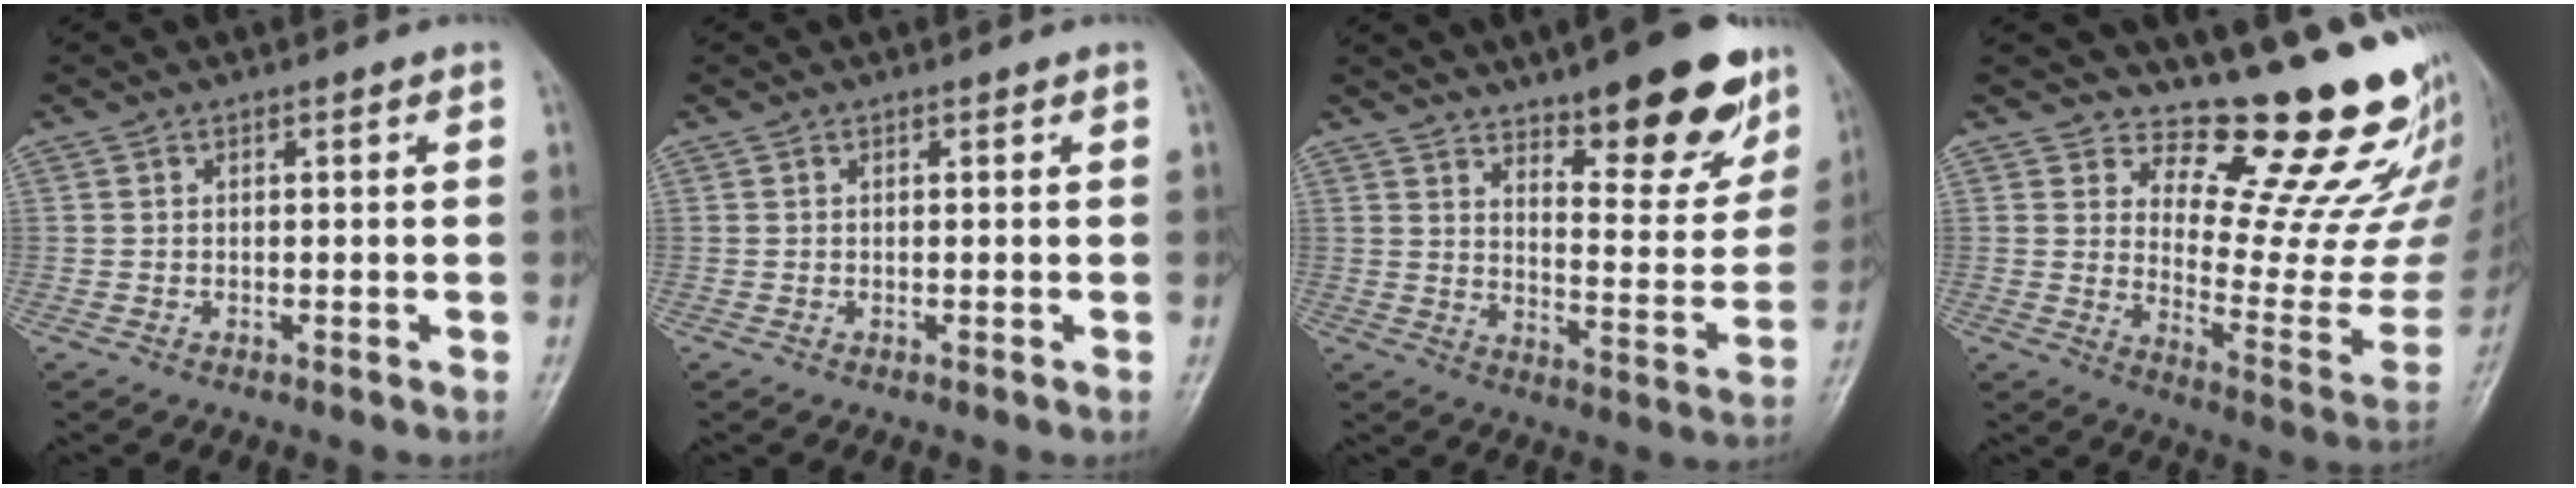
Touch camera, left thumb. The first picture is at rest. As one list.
[{"total": 0.0}, {"total": 17.7, "force": [12.0, 5.8, 11.7], "torque": [-0.111, -0.075, 0.179]}, {"total": 18.5, "force": [16.8, 4.1, 6.8], "torque": [-0.043, -0.180, 0.216]}]